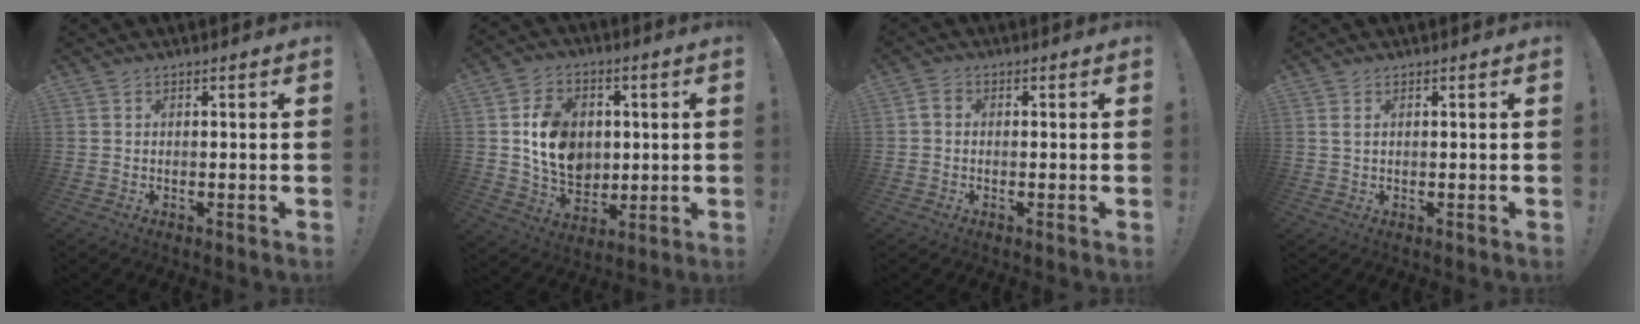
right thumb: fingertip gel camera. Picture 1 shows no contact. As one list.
[{"total": 14.0, "force": [1.2, 11.9, 7.3], "torque": [-0.111, 0.001, 0.034]}, {"total": 2.3, "force": [-0.2, 1.8, 1.4], "torque": [-0.024, 0.007, -0.002]}, {"total": 1.2, "force": [0.6, 0.3, 1.0], "torque": [-0.022, 0.002, 0.010]}]